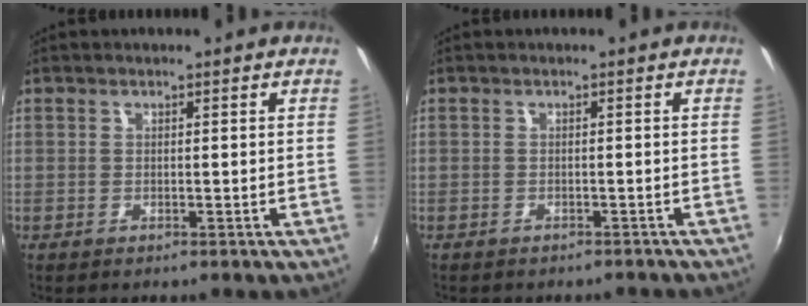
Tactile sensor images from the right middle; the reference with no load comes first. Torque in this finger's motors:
{"motor_torque": [0.86, -1.28, 0.09, 0.02]}